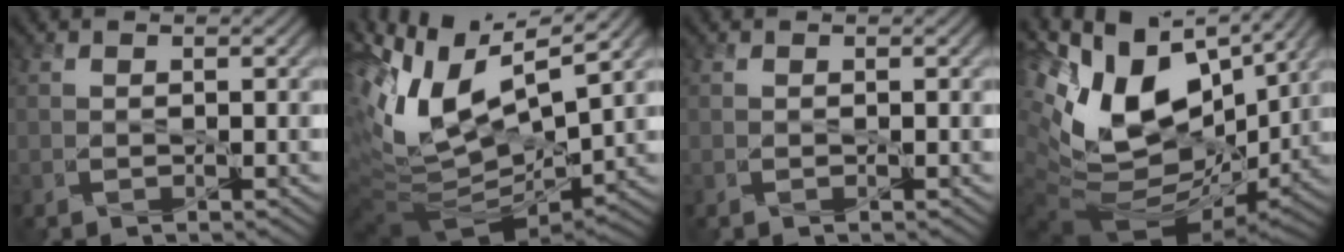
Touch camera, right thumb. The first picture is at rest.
{"total": 16.0, "force": [5.3, 6.8, 13.5], "torque": [-0.286, 0.003, 0.119]}
{"total": 0.0}
{"total": 16.9, "force": [5.8, 10.1, 12.2], "torque": [-0.276, 0.001, 0.113]}